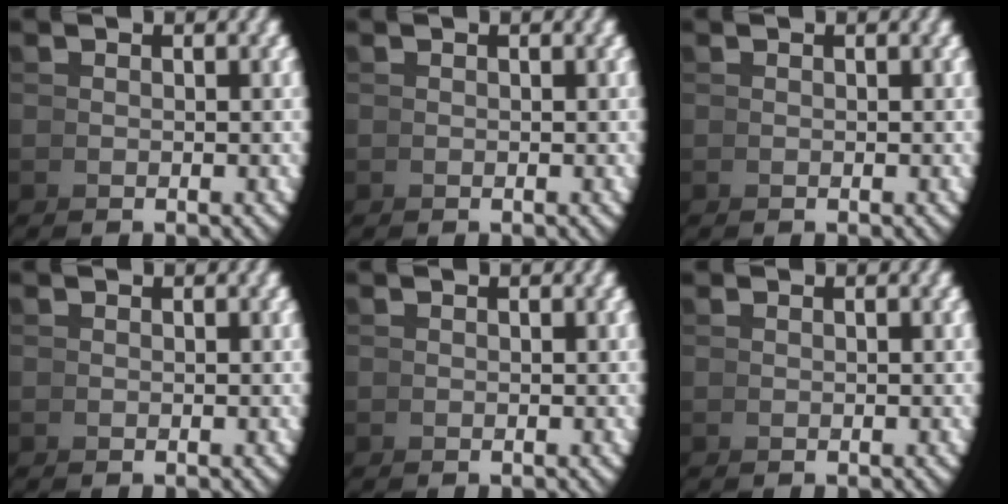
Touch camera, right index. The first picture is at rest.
{"total": 0.0}
{"total": 0.0}
{"total": 0.0}
{"total": 0.0}
{"total": 0.0}